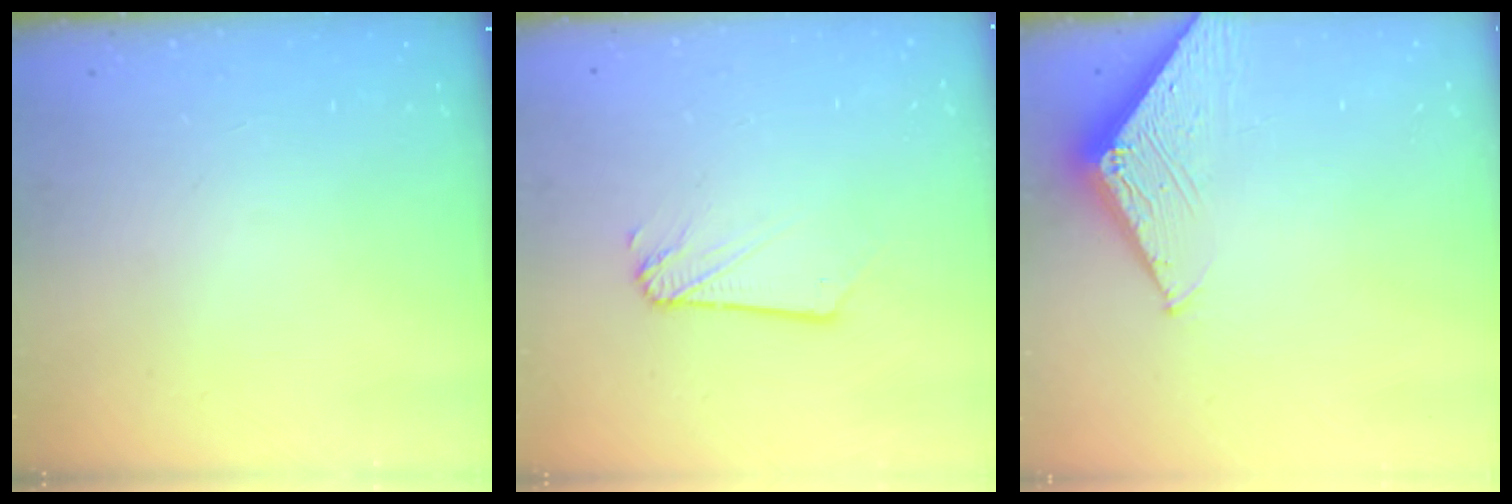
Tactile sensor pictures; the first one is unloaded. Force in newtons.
{"total": 1.9, "press": 1.9, "slide": 0.3}
{"total": 6.5, "press": 6.5, "slide": 0.4}